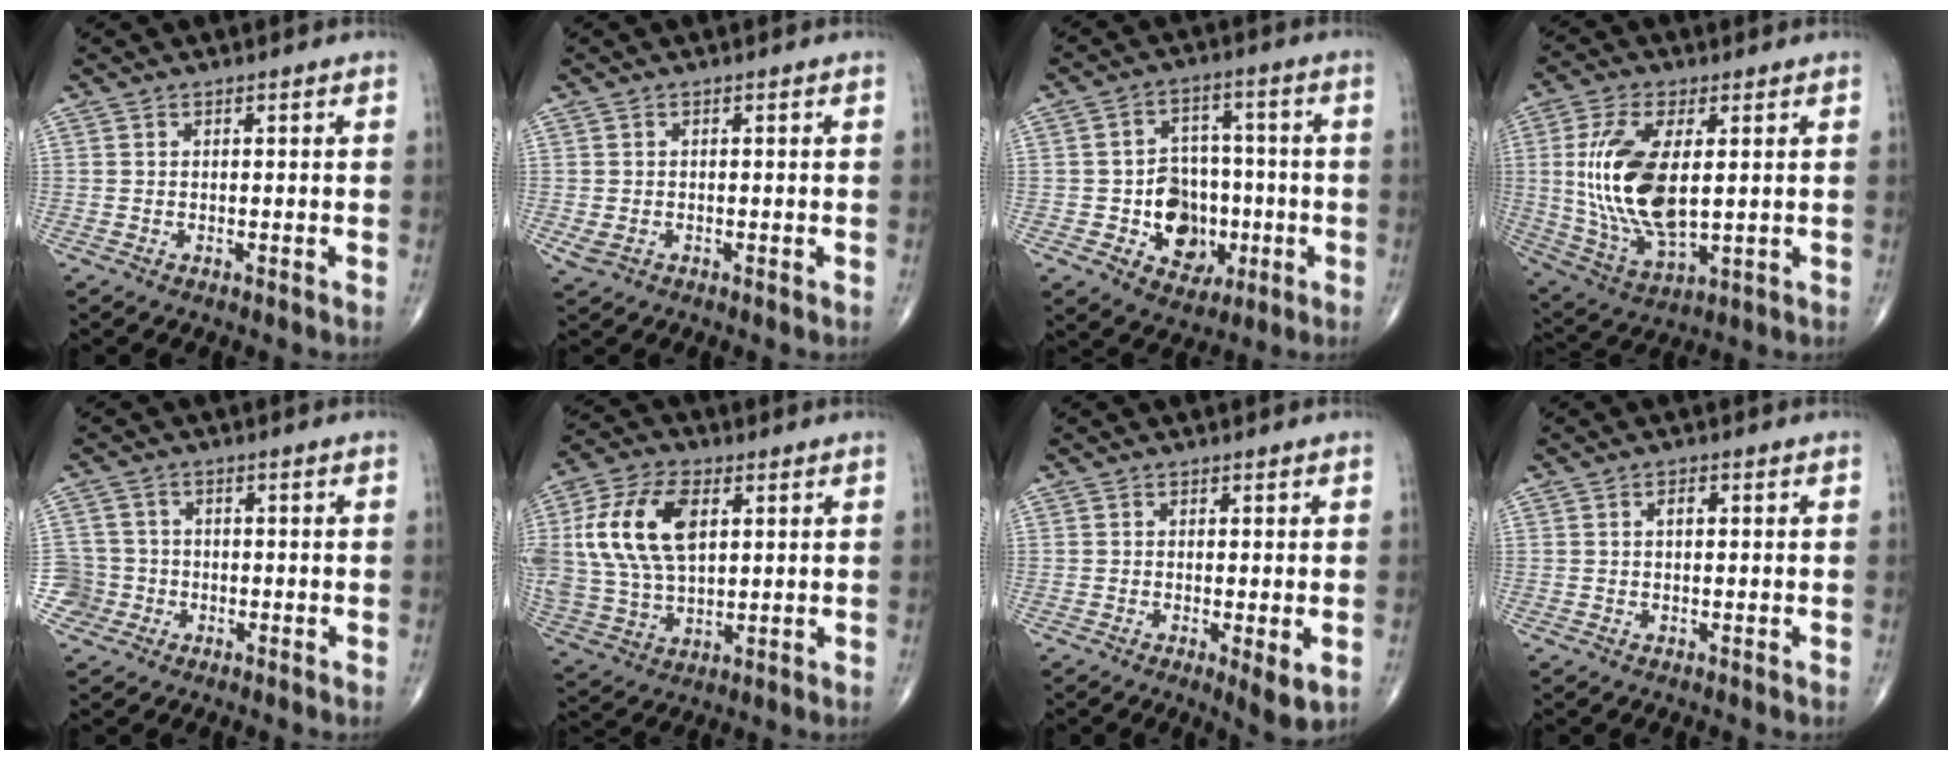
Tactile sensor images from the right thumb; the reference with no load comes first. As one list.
[{"total": 2.0, "force": [-0.5, 1.5, 1.3], "torque": [-0.028, 0.000, -0.004]}, {"total": 11.4, "force": [-2.7, 9.1, 6.3], "torque": [-0.040, 0.026, -0.037]}, {"total": 16.5, "force": [1.9, 7.7, 14.5], "torque": [-0.294, -0.016, 0.045]}, {"total": 4.8, "force": [-1.8, 4.5, -0.4], "torque": [0.031, 0.018, -0.036]}, {"total": 17.2, "force": [4.1, 10.0, 13.4], "torque": [-0.267, 0.003, 0.080]}, {"total": 4.3, "force": [-1.1, 1.1, 4.0], "torque": [-0.066, -0.014, -0.019]}, {"total": 1.5, "force": [0.2, 0.8, 1.3], "torque": [-0.019, 0.005, 0.002]}]